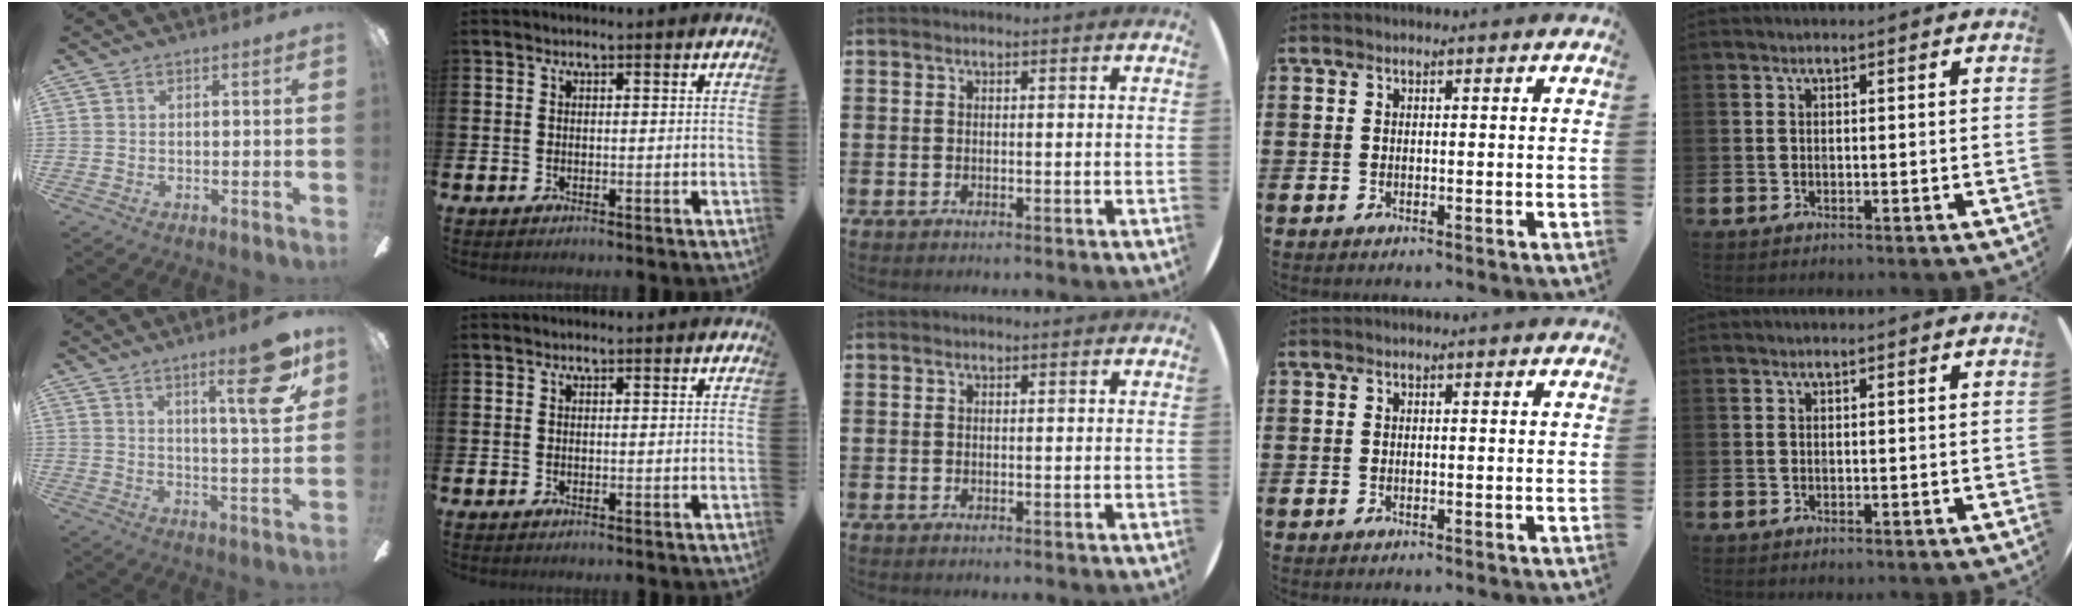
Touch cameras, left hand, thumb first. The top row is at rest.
{"thumb": {"total": 13.8, "force": [7.7, 2.5, 11.1], "torque": [-0.145, -0.036, 0.108]}}